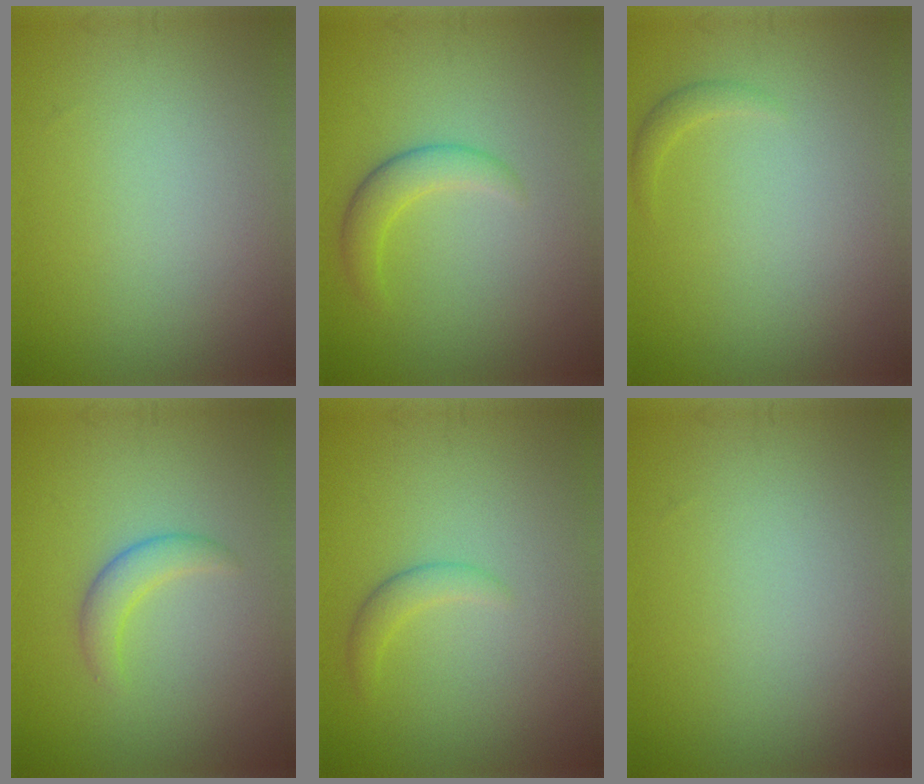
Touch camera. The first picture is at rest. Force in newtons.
{"total": 2.4, "press": 2.4, "slide": 0.2}
{"total": 0.9, "press": 0.9, "slide": 0.0}
{"total": 2.1, "press": 2.1, "slide": 0.2}
{"total": 1.5, "press": 1.5, "slide": 0.1}
{"total": 0.0}